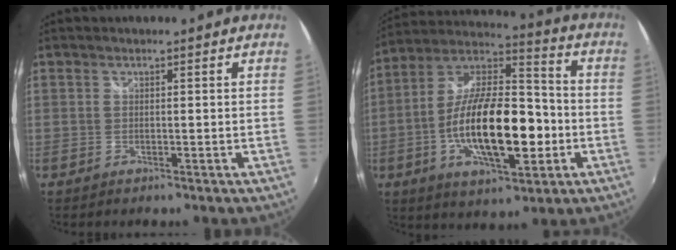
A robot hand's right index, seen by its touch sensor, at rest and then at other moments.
{"total": 21.1, "force": [-4.7, 8.3, 18.8], "torque": [-0.346, 0.006, -0.082]}